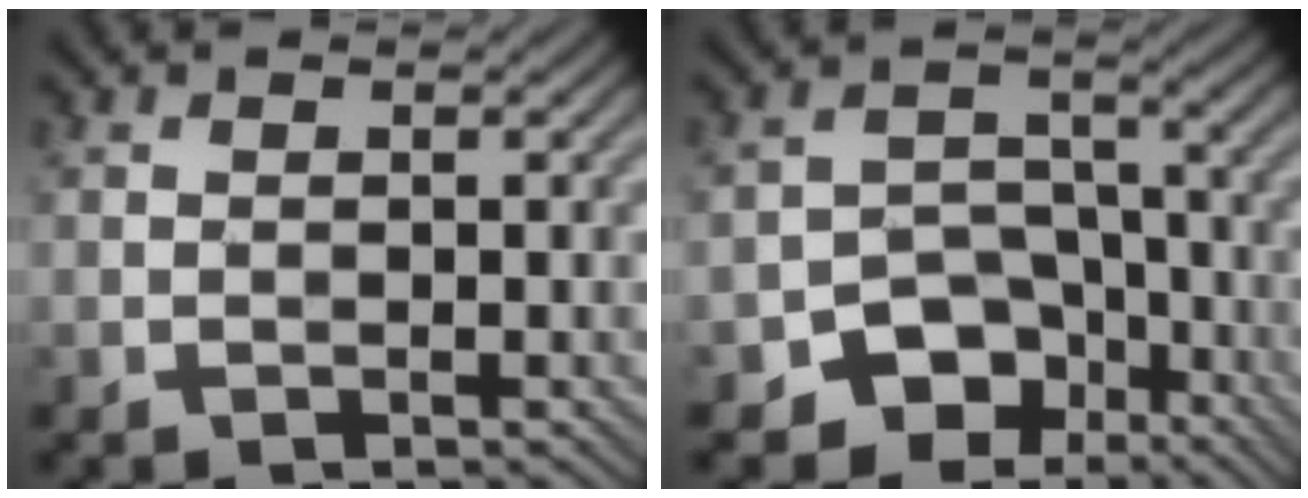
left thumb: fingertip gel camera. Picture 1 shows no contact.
{"total": 8.8, "force": [-5.5, 6.1, 3.2], "torque": [-0.037, -0.002, -0.094]}